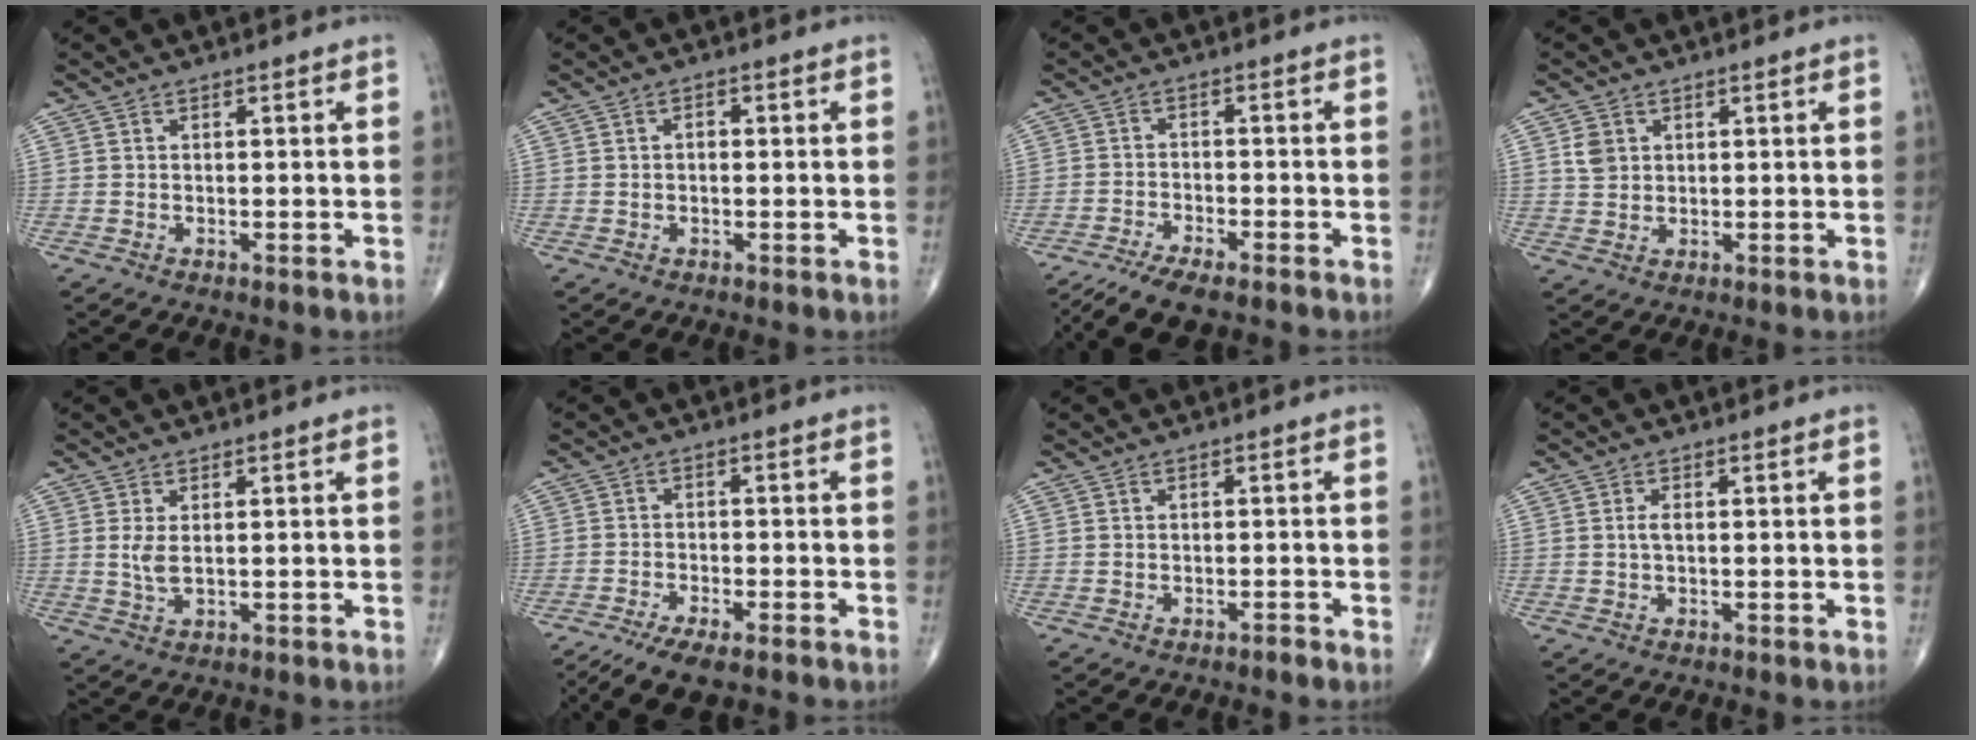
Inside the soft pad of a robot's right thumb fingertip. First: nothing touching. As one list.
[{"total": 1.1, "force": [0.0, 0.7, 0.9], "torque": [-0.008, 0.005, -0.005]}, {"total": 8.1, "force": [-6.4, 2.1, 4.5], "torque": [-0.085, 0.012, -0.114]}, {"total": 3.4, "force": [1.1, 2.8, 1.6], "torque": [-0.019, -0.001, 0.023]}, {"total": 2.7, "force": [0.5, 1.1, 2.5], "torque": [-0.055, -0.006, 0.015]}, {"total": 8.0, "force": [-5.9, 2.4, 4.8], "torque": [-0.088, 0.005, -0.102]}, {"total": 0.8, "force": [-0.7, 0.1, 0.3], "torque": [-0.007, 0.007, -0.012]}, {"total": 1.2, "force": [0.0, 0.6, 1.1], "torque": [-0.025, 0.000, 0.000]}]